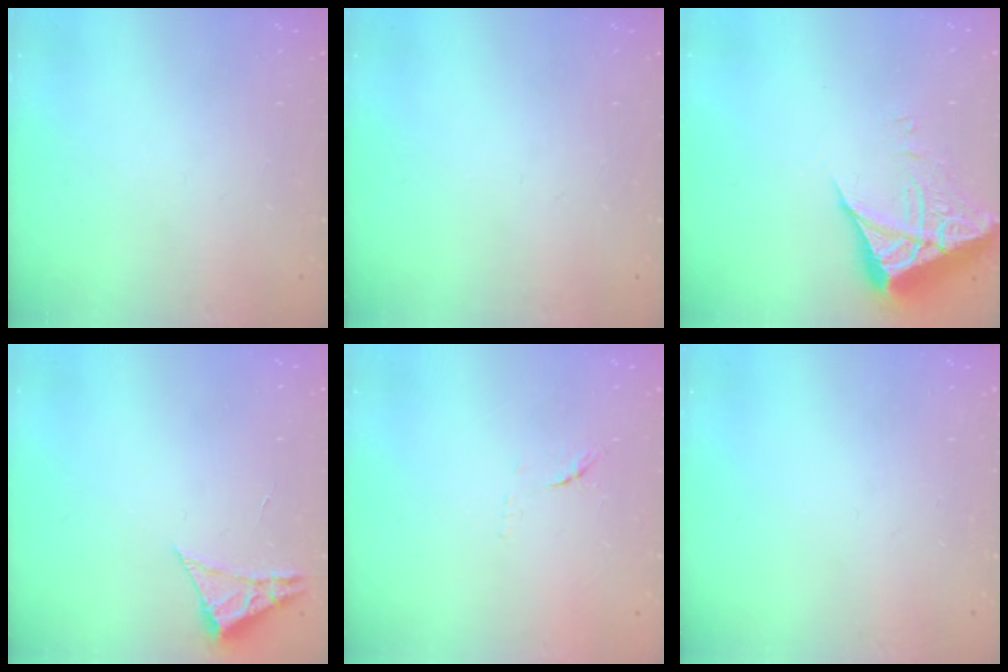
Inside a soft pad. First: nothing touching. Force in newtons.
{"total": 0.0}
{"total": 7.2, "press": 7.2, "slide": 0.6}
{"total": 2.3, "press": 2.3, "slide": 0.4}
{"total": 6.2, "press": 6.1, "slide": 0.9}
{"total": 0.0}